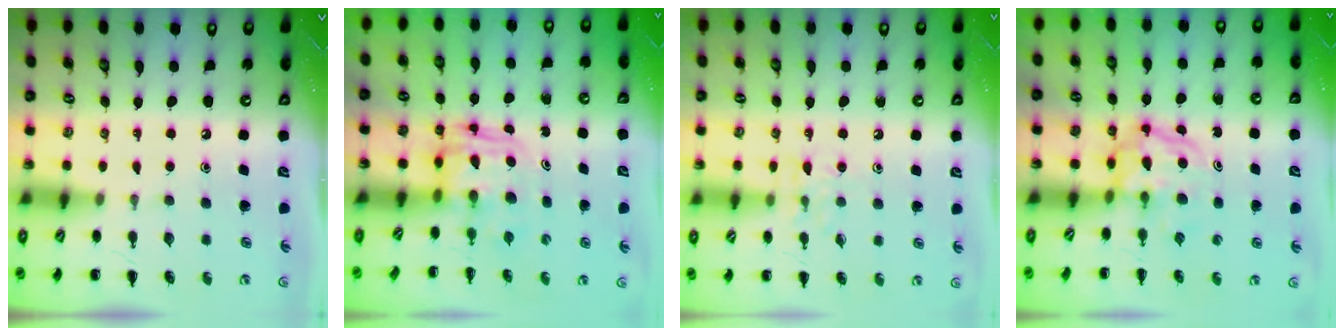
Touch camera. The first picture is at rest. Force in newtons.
{"total": 2.6, "press": 2.6, "slide": 0.2}
{"total": 7.1, "press": 7.0, "slide": 0.9}
{"total": 3.8, "press": 3.8, "slide": 0.5}